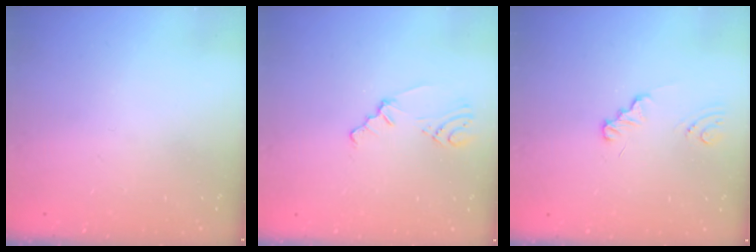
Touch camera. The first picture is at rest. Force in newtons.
{"total": 1.5, "press": 1.4, "slide": 0.7}
{"total": 1.1, "press": 1.1, "slide": 0.1}